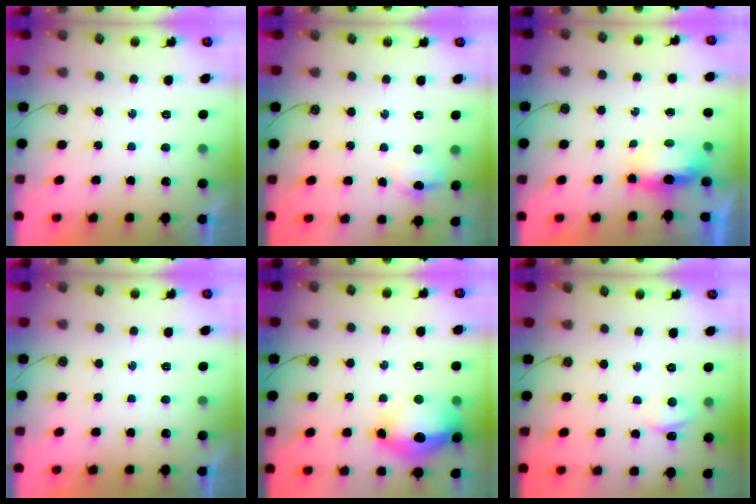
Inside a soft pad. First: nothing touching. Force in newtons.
{"total": 6.7, "press": 6.6, "slide": 1.2}
{"total": 7.0, "press": 6.3, "slide": 3.1}
{"total": 0.0}
{"total": 16.5, "press": 16.5, "slide": 1.7}
{"total": 2.9, "press": 2.8, "slide": 0.3}